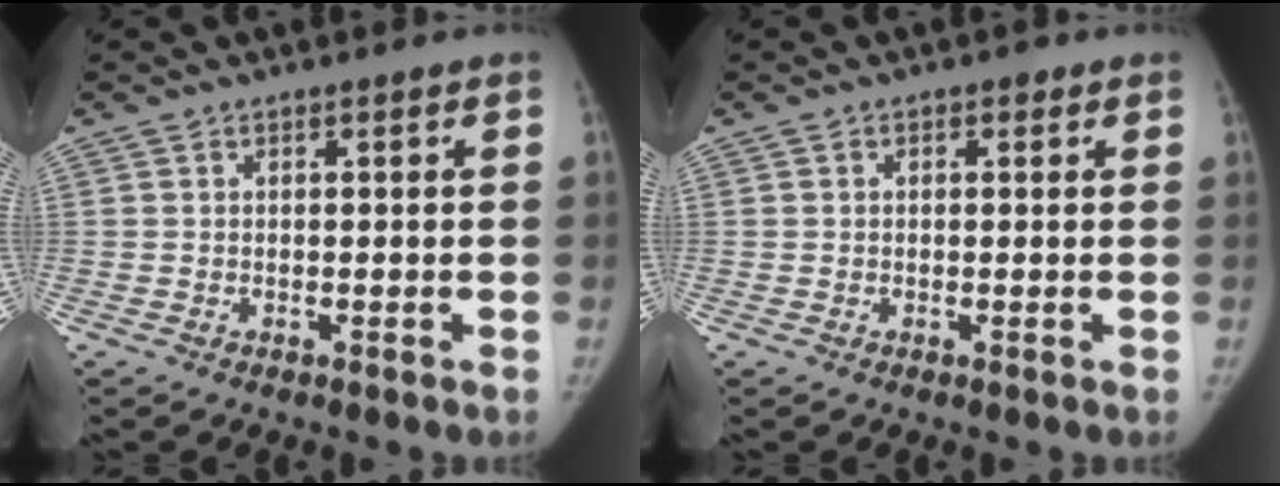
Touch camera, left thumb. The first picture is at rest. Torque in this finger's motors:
{"motor_torque": [0.12, 0.13, -0.34, 0.01, 0.06]}